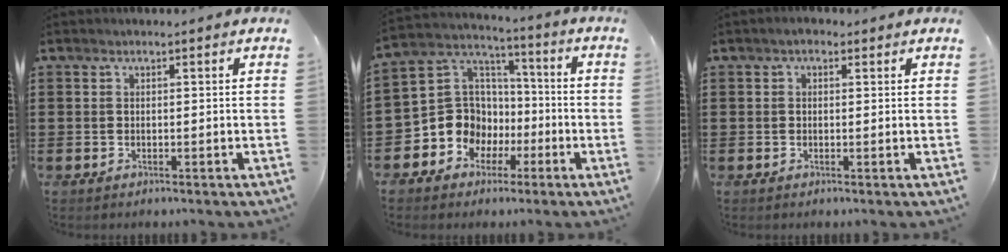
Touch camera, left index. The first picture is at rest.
{"total": 9.8, "force": [-3.1, 9.0, 2.3], "torque": [-0.096, 0.003, -0.055]}
{"total": 1.2, "force": [0.3, 0.9, 0.8], "torque": [-0.017, 0.007, 0.004]}